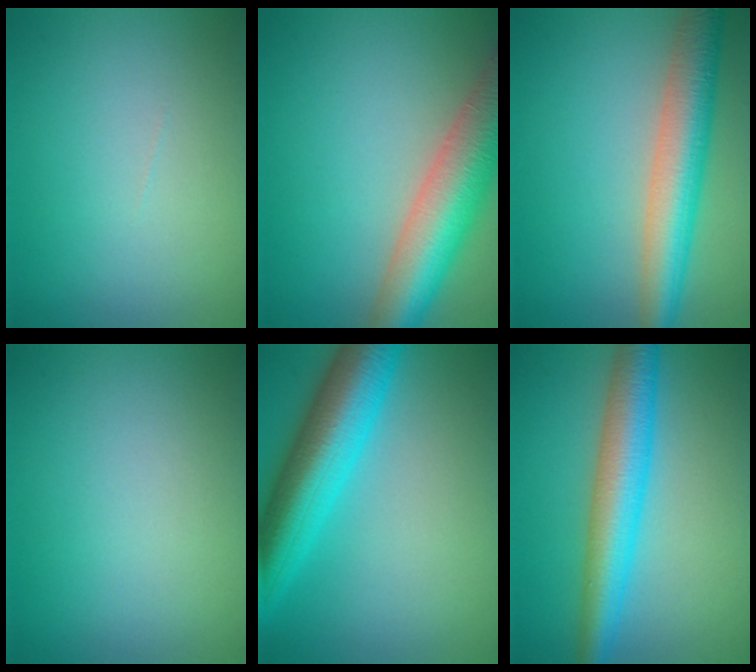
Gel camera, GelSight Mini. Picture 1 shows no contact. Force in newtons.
{"total": 8.8, "press": 8.8, "slide": 0.2}
{"total": 6.8, "press": 6.8, "slide": 0.2}
{"total": 0.0}
{"total": 9.6, "press": 9.6, "slide": 0.3}
{"total": 6.3, "press": 6.3, "slide": 0.1}